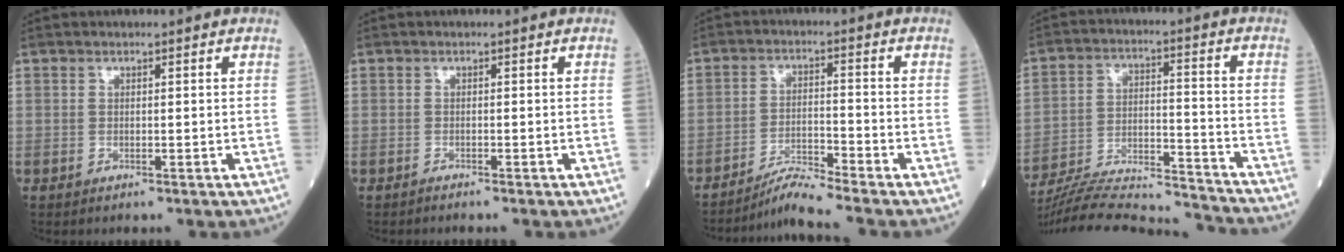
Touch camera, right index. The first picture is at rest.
{"total": 0.8, "force": [-0.7, -0.2, 0.2], "torque": [-0.004, 0.001, -0.014]}
{"total": 5.6, "force": [-5.1, -2.0, 1.2], "torque": [-0.030, -0.020, -0.093]}
{"total": 21.0, "force": [-20.1, 1.2, 5.8], "torque": [-0.128, -0.004, -0.315]}